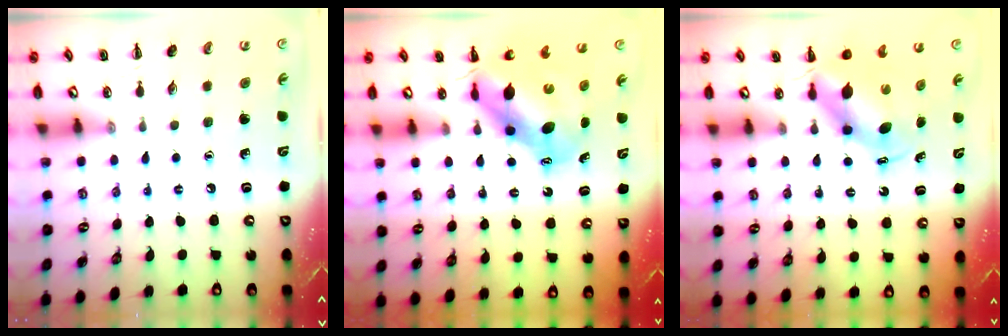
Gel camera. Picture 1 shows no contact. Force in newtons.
{"total": 8.1, "press": 7.9, "slide": 1.6}
{"total": 5.5, "press": 5.3, "slide": 1.6}